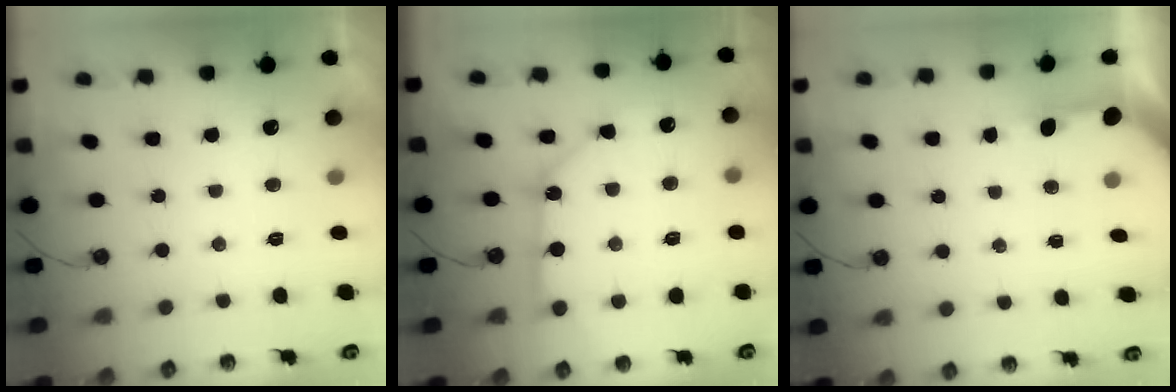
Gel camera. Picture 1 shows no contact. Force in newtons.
{"total": 14.2, "press": 14.1, "slide": 1.5}
{"total": 3.1, "press": 3.1, "slide": 0.5}